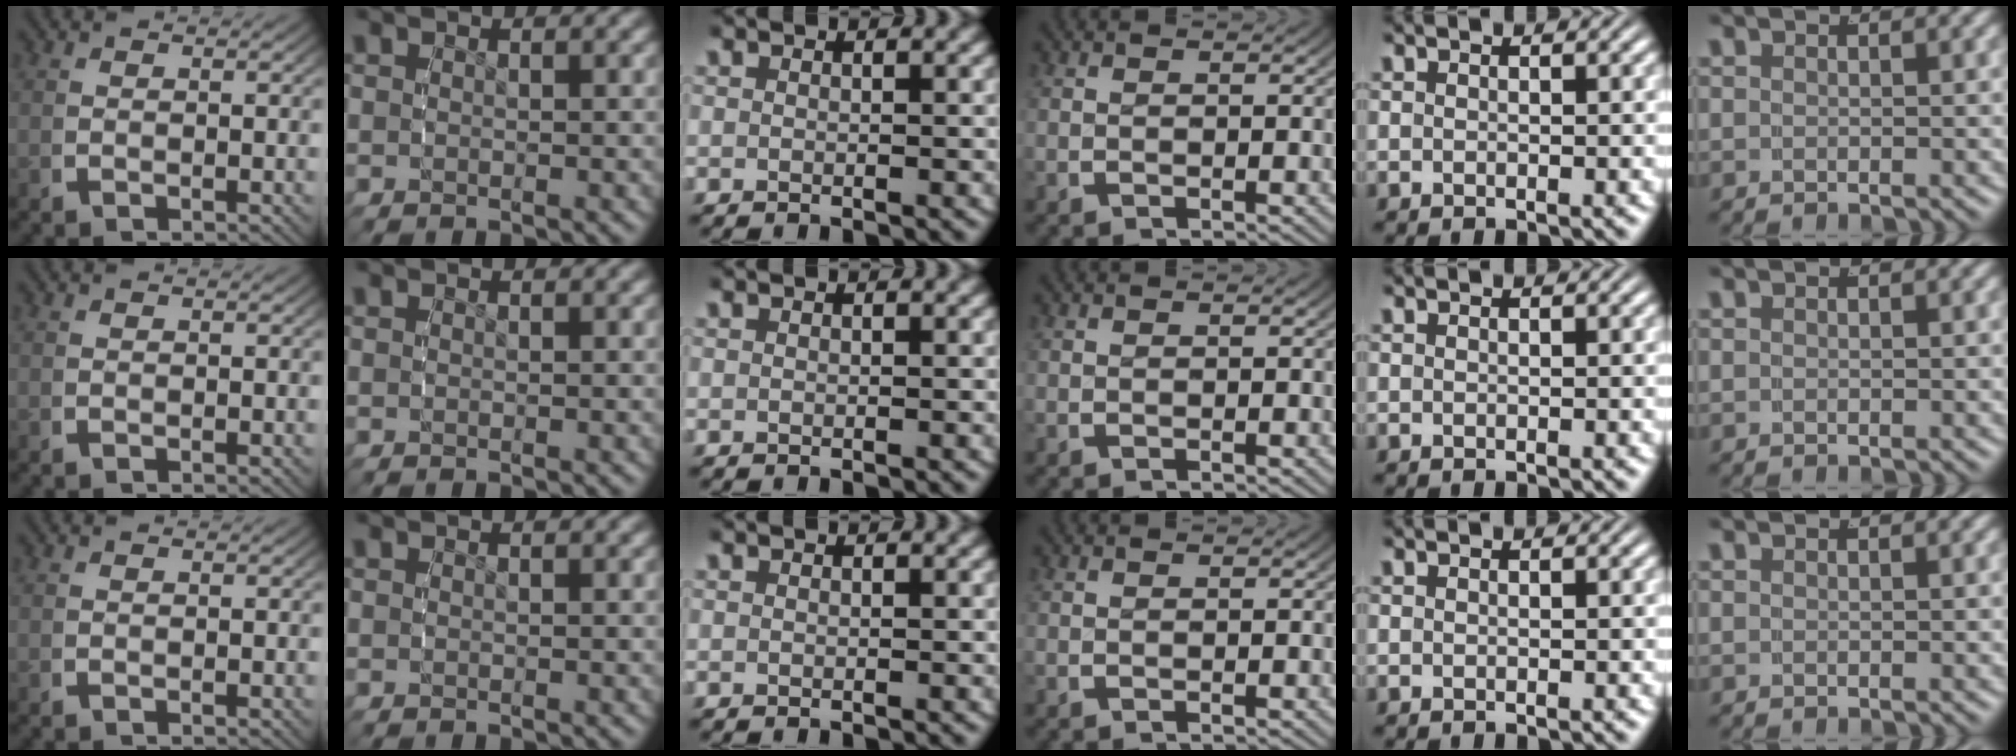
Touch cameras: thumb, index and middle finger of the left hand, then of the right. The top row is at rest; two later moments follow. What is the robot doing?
{"motion": "grasp_and_lifting", "object": "small bumper sticker"}